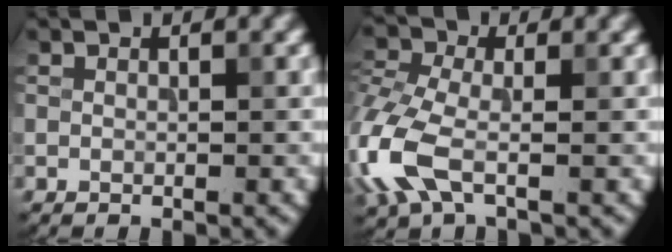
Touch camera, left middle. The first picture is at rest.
{"total": 6.0, "force": [-2.1, 3.3, 4.6], "torque": [-0.127, -0.004, -0.058]}